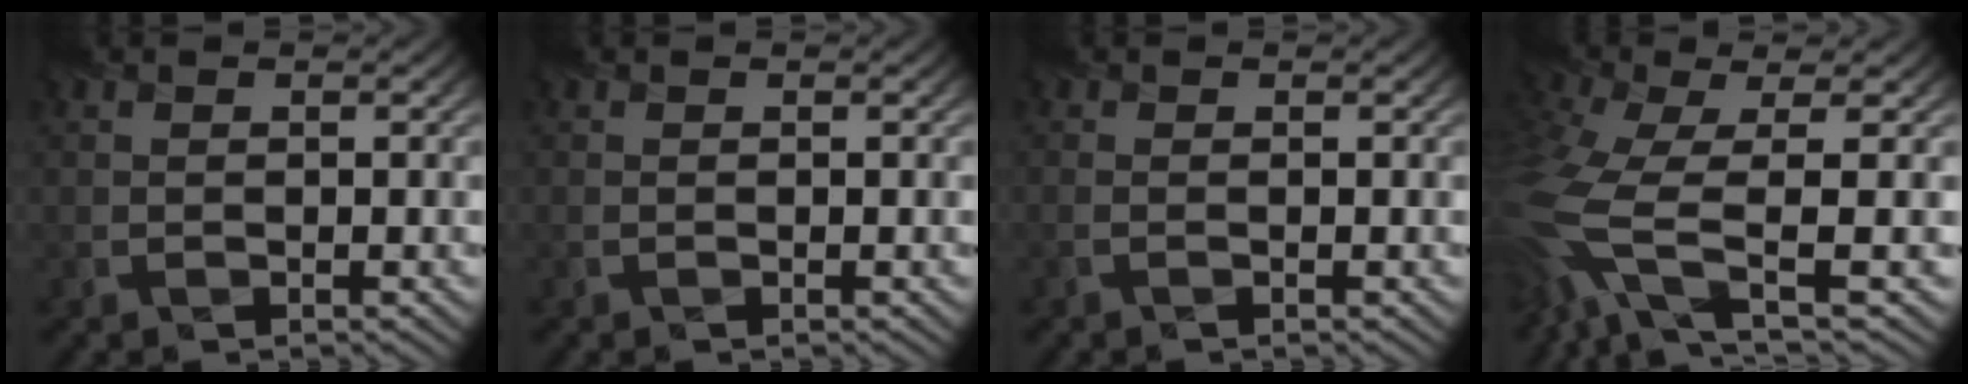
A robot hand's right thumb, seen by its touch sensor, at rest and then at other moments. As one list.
[{"total": 0.8, "force": [-0.3, 0.3, 0.7], "torque": [-0.021, -0.001, -0.009]}, {"total": 1.0, "force": [-0.4, 0.2, 0.9], "torque": [-0.025, -0.001, -0.015]}, {"total": 10.8, "force": [-1.7, 4.2, 9.8], "torque": [-0.245, -0.016, -0.039]}]